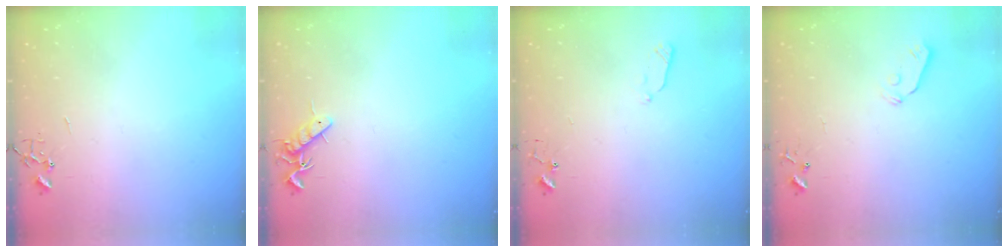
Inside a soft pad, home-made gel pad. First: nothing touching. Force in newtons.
{"total": 7.6, "press": 7.5, "slide": 0.8}
{"total": 4.7, "press": 4.6, "slide": 0.9}
{"total": 4.3, "press": 4.3, "slide": 0.7}